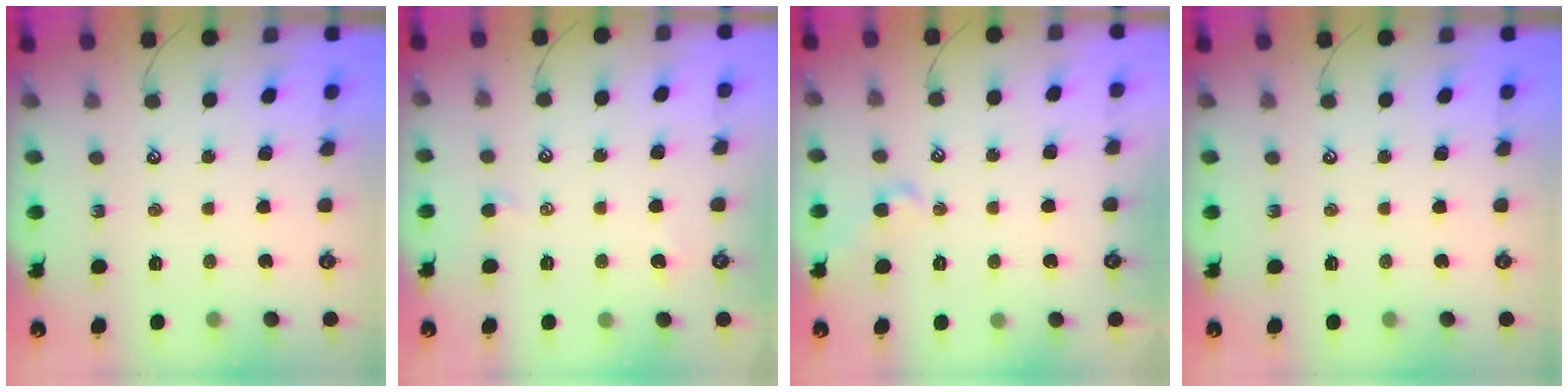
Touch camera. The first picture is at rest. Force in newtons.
{"total": 2.7, "press": 2.6, "slide": 0.3}
{"total": 1.3, "press": 1.0, "slide": 0.8}
{"total": 0.0}